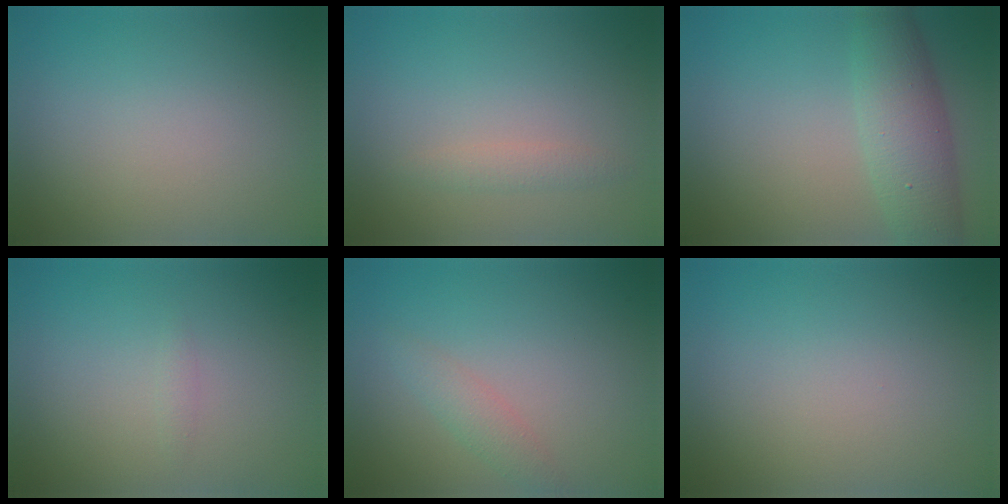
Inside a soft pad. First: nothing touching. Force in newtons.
{"total": 1.1, "press": 1.1, "slide": 0.0}
{"total": 5.3, "press": 5.3, "slide": 0.1}
{"total": 0.6, "press": 0.6, "slide": 0.0}
{"total": 1.6, "press": 1.6, "slide": 0.1}
{"total": 0.0}